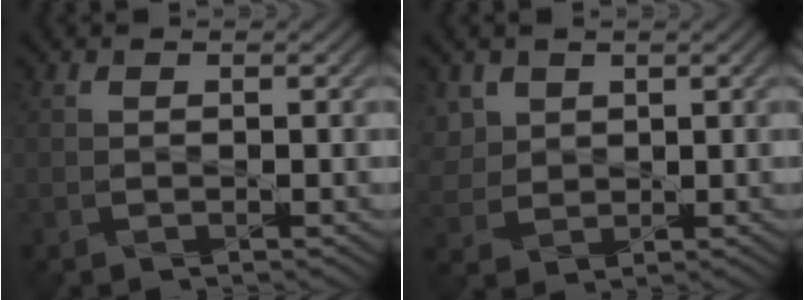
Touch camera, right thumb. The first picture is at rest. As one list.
[{"total": 2.8, "force": [1.5, 2.2, 0.7], "torque": [-0.029, -0.006, 0.035]}]